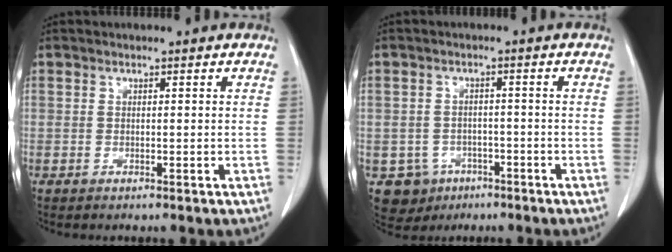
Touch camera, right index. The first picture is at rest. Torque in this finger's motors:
{"motor_torque": [-0.82, 0.50, -0.84, -0.21]}